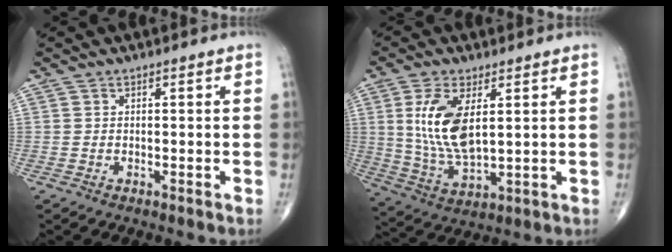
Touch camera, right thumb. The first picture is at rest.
{"total": 12.6, "force": [3.0, 5.8, 10.8], "torque": [-0.218, -0.020, 0.069]}